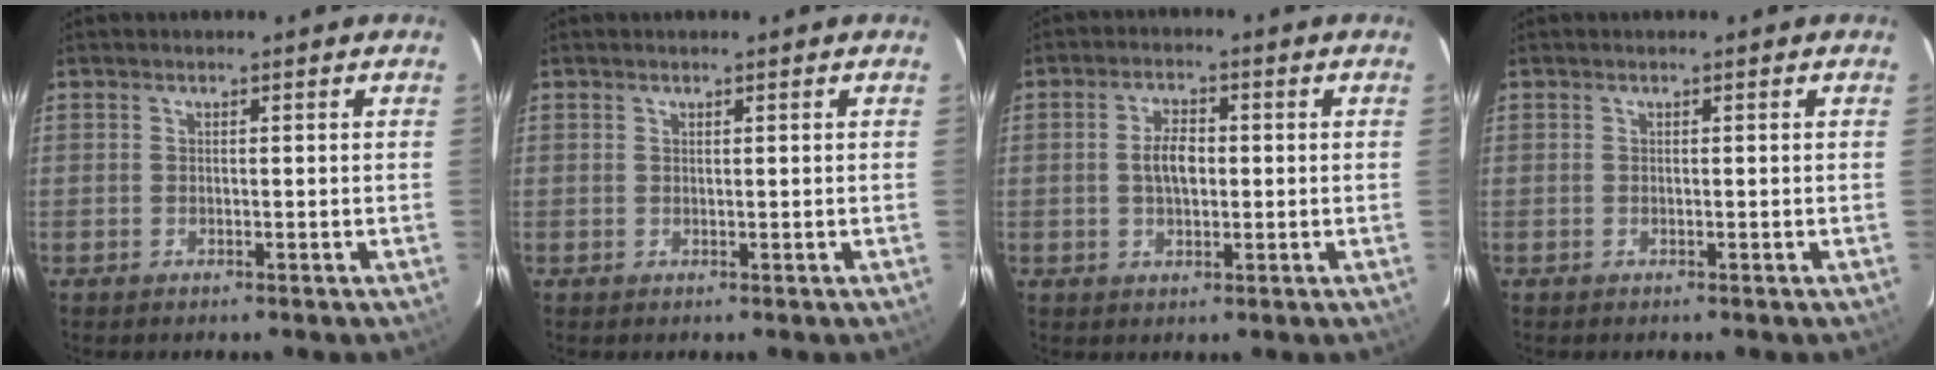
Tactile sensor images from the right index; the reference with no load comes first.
{"total": 0.0}
{"total": 5.1, "force": [0.0, 2.7, 4.3], "torque": [-0.080, 0.008, 0.003]}
{"total": 0.0}